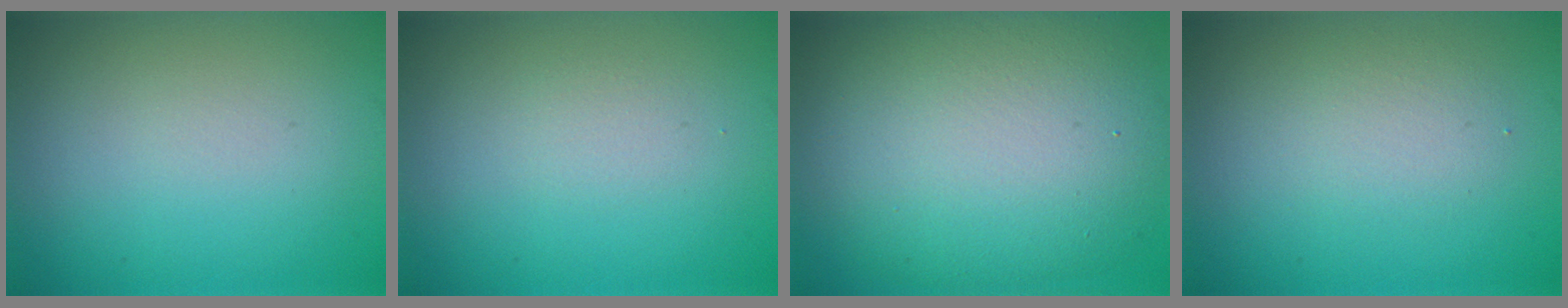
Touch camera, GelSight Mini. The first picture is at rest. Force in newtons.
{"total": 0.9, "press": 0.9, "slide": 0.0}
{"total": 12.9, "press": 12.9, "slide": 1.1}
{"total": 2.1, "press": 2.1, "slide": 0.1}